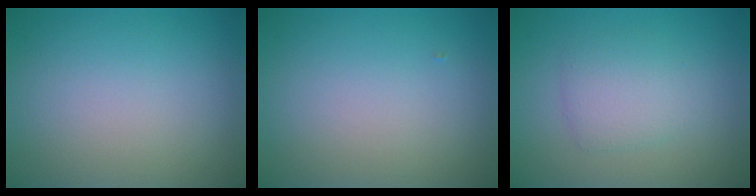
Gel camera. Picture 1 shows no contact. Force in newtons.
{"total": 0.0}
{"total": 2.7, "press": 2.7, "slide": 0.1}